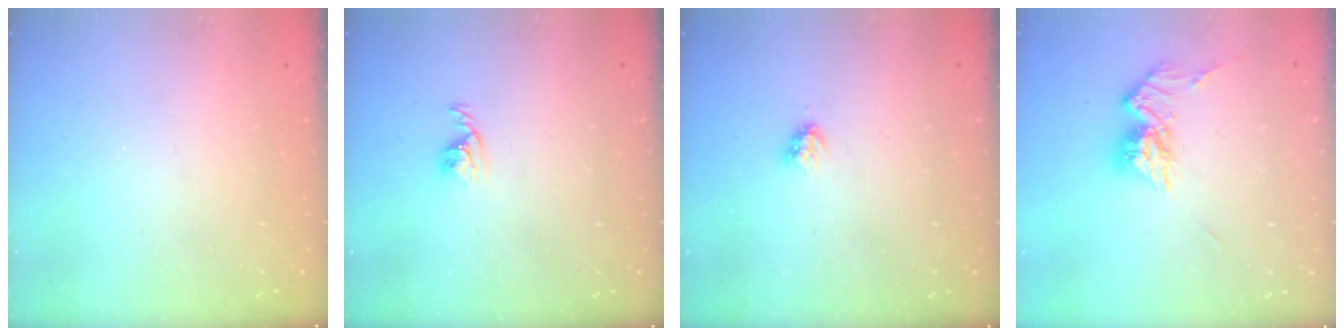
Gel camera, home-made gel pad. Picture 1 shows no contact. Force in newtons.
{"total": 3.3, "press": 3.2, "slide": 0.4}
{"total": 3.0, "press": 3.0, "slide": 0.2}
{"total": 11.6, "press": 11.6, "slide": 0.8}